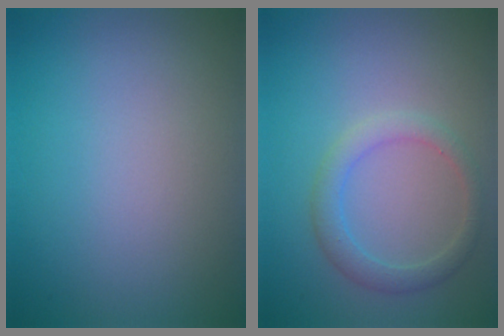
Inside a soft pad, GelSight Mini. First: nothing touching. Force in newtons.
{"total": 2.2, "press": 2.2, "slide": 0.1}